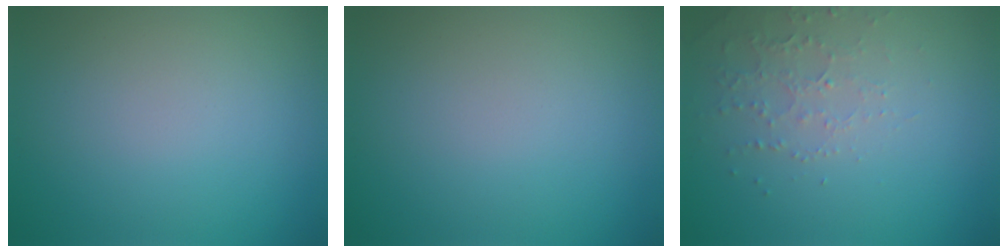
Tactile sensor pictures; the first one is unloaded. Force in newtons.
{"total": 0.0}
{"total": 2.2, "press": 2.1, "slide": 0.6}